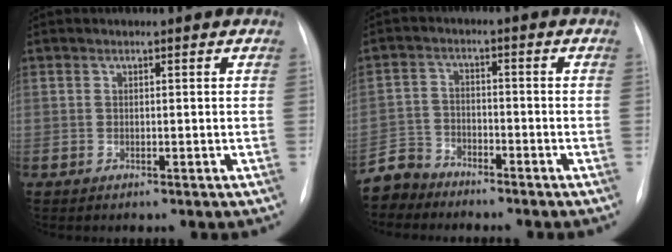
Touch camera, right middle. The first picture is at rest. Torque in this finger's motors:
{"motor_torque": [0.20, -0.21, 0.10, 0.00]}